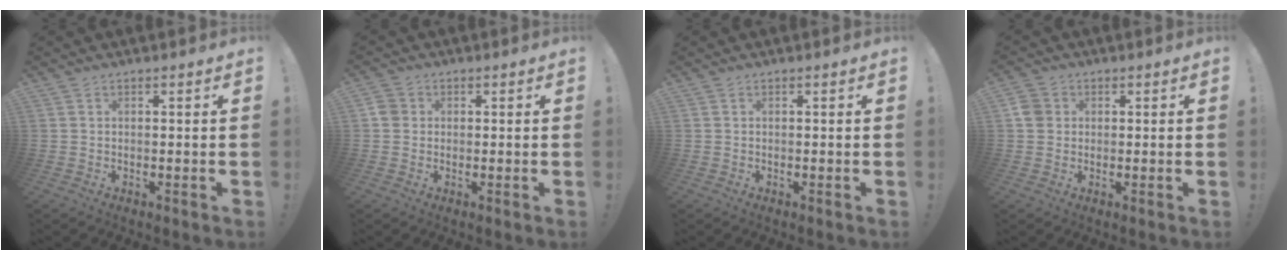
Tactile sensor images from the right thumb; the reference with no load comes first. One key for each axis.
{"total": 3.4, "fx": 0.3, "fy": 3.1, "fz": 1.3, "tx": -0.017, "ty": 0.009, "tz": 0.008}
{"total": 0.0}
{"total": 4.3, "fx": 0.9, "fy": 4.0, "fz": 1.5, "tx": -0.017, "ty": 0.007, "tz": 0.019}